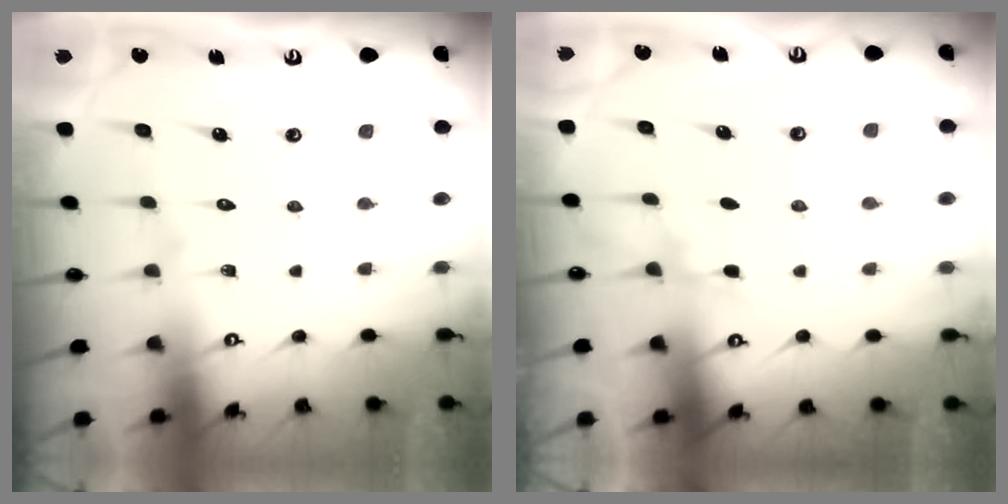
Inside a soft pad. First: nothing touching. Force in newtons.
{"total": 4.0, "press": 4.0, "slide": 0.5}